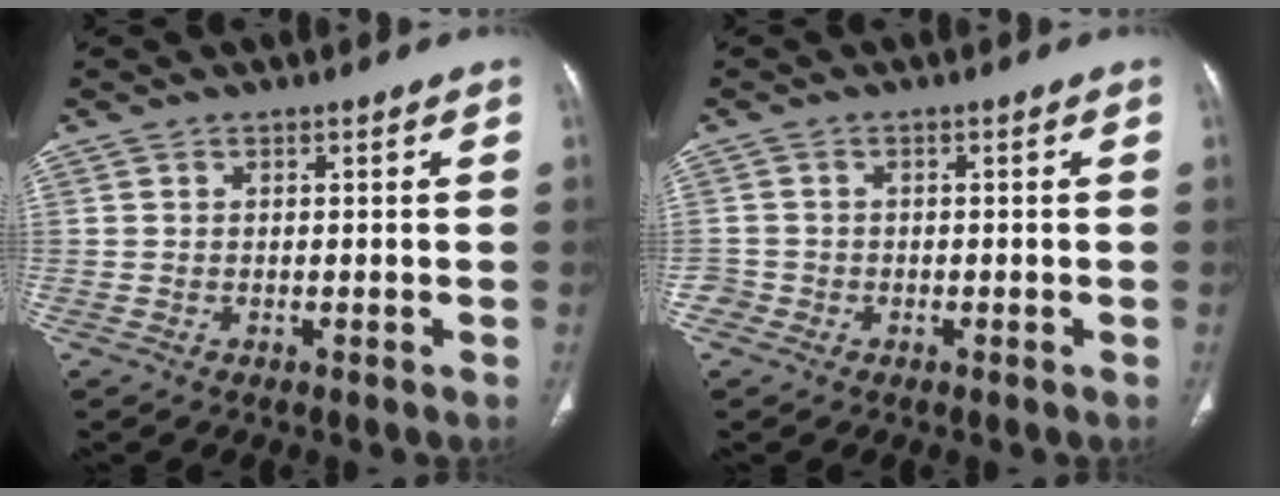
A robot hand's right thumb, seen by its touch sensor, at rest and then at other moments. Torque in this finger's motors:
{"motor_torque": [0.14, 0.04, 0.05, 0.26, 0.02]}